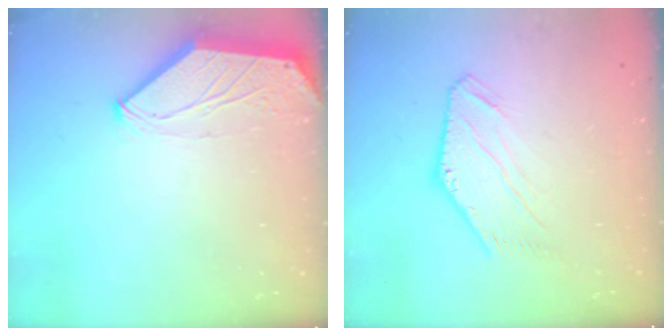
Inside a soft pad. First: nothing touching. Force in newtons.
{"total": 5.1, "press": 5.1, "slide": 0.6}